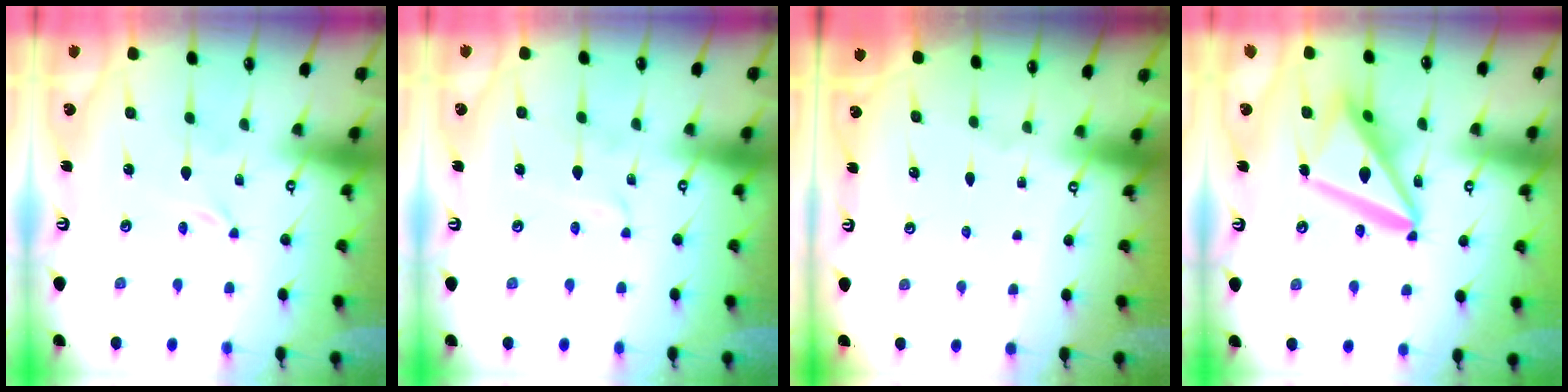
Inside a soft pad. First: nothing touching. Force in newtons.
{"total": 2.6, "press": 2.6, "slide": 0.3}
{"total": 0.0}
{"total": 17.0, "press": 16.9, "slide": 2.1}